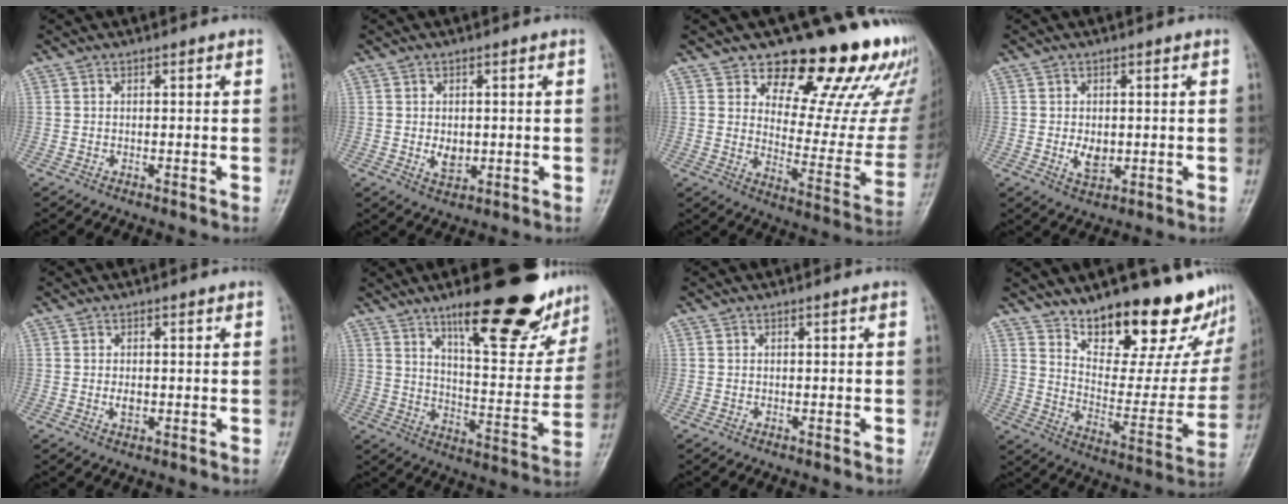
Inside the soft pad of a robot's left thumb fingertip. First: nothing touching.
{"total": 3.6, "force": [-0.1, 2.6, 2.5], "torque": [-0.029, -0.006, 0.005]}
{"total": 22.7, "force": [16.8, 9.4, 12.1], "torque": [-0.104, -0.110, 0.218]}
{"total": 4.1, "force": [-0.2, 2.8, 3.0], "torque": [-0.040, -0.006, 0.001]}
{"total": 2.0, "force": [0.0, 1.3, 1.5], "torque": [-0.020, -0.002, 0.000]}
{"total": 23.3, "force": [15.6, 6.9, 15.8], "torque": [-0.171, -0.077, 0.231]}
{"total": 0.0}
{"total": 23.2, "force": [17.9, 8.3, 12.2], "torque": [-0.129, -0.119, 0.258]}